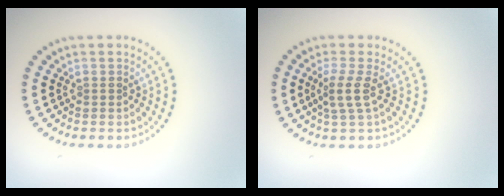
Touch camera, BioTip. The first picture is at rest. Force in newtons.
{"total": 2.2, "press": 1.6, "slide": 1.5}